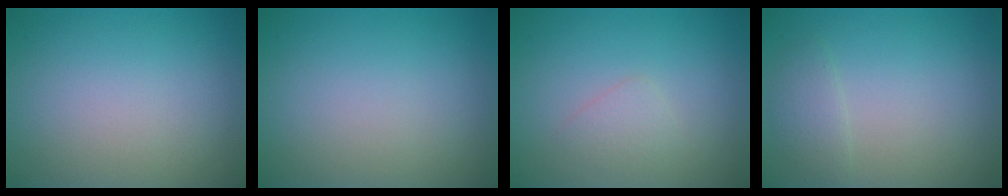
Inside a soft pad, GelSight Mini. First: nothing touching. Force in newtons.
{"total": 0.0}
{"total": 1.3, "press": 1.3, "slide": 0.1}
{"total": 1.5, "press": 1.5, "slide": 0.1}